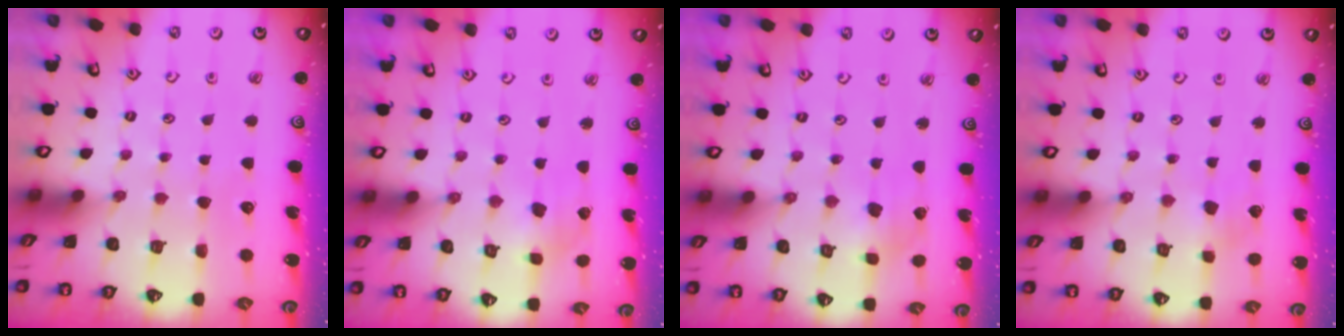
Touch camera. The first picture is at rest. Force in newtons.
{"total": 2.2, "press": 2.1, "slide": 0.6}
{"total": 2.2, "press": 2.1, "slide": 0.6}
{"total": 2.4, "press": 2.3, "slide": 0.4}